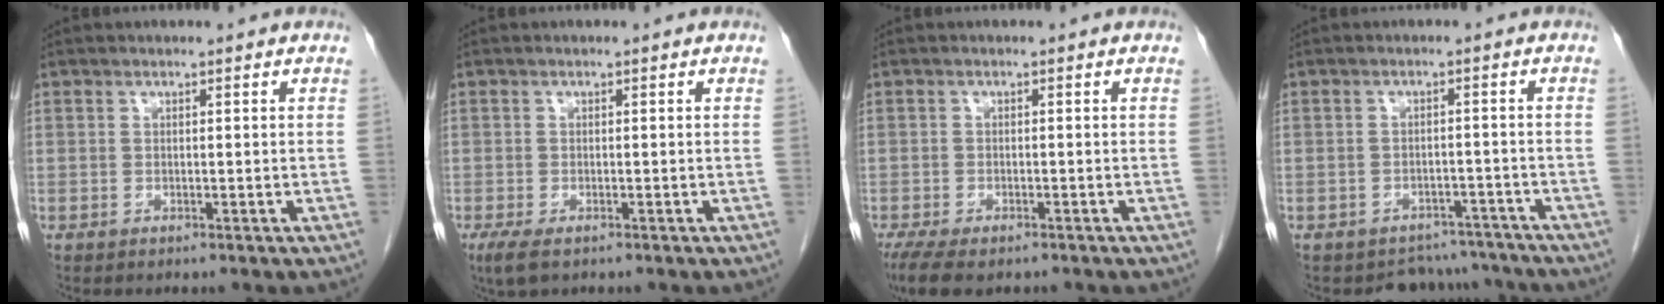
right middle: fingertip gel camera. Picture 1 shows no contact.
{"total": 3.0, "force": [-1.9, 1.1, 2.1], "torque": [-0.049, -0.009, -0.030]}
{"total": 6.9, "force": [-5.2, 2.5, 3.9], "torque": [-0.068, -0.015, -0.082]}
{"total": 5.7, "force": [-5.1, 2.5, -1.1], "torque": [0.023, 0.024, -0.064]}